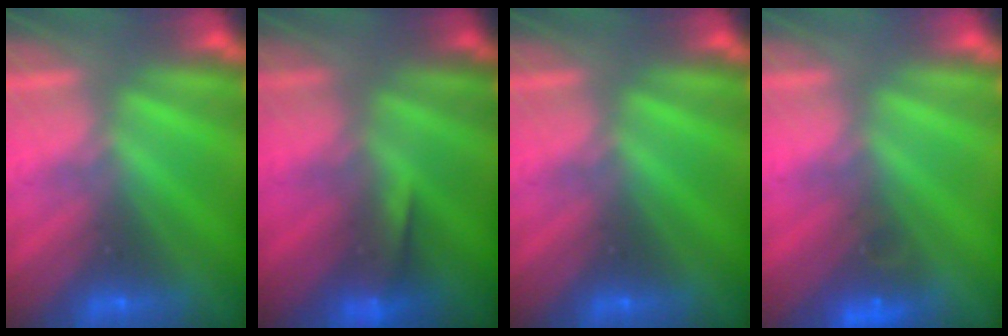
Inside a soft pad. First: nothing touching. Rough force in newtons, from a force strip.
{"total": 4.6}
{"total": 0.0}
{"total": 4.5}